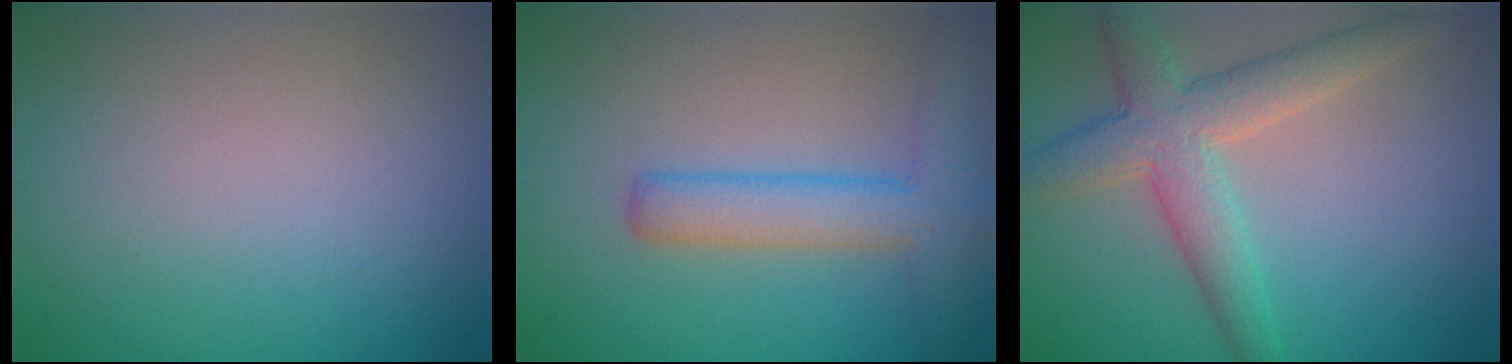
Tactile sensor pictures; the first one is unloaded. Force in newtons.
{"total": 4.4, "press": 4.4, "slide": 0.1}
{"total": 5.4, "press": 5.4, "slide": 0.1}